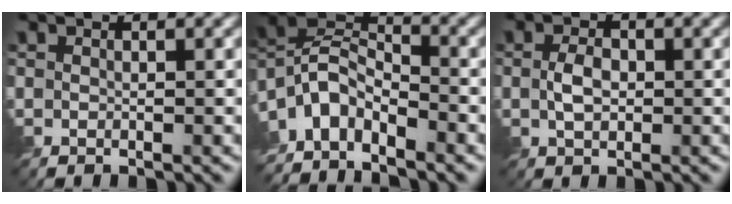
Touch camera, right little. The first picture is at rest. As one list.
[{"total": 6.4, "force": [-4.9, 2.8, 3.1], "torque": [-0.058, 0.005, -0.107]}, {"total": 2.2, "force": [0.0, 1.4, 1.7], "torque": [-0.038, 0.002, -0.001]}]